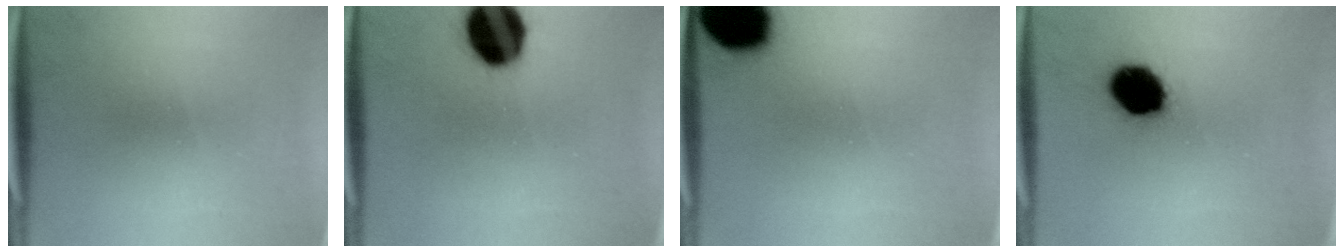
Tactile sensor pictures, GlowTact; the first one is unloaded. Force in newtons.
{"total": 15.8}
{"total": 17.9}
{"total": 13.1}